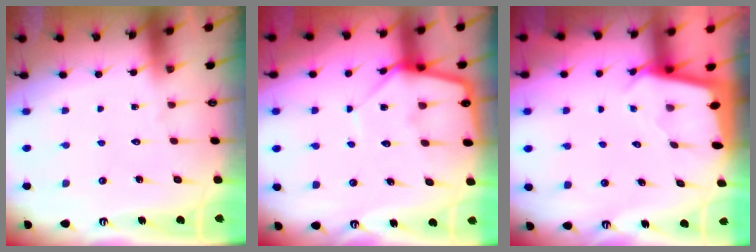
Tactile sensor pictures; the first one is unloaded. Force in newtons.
{"total": 9.2, "press": 9.2, "slide": 0.7}
{"total": 2.3, "press": 2.3, "slide": 0.1}